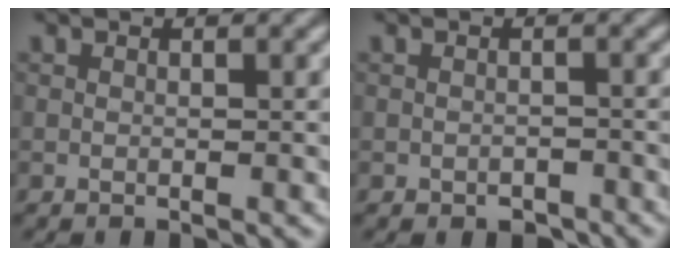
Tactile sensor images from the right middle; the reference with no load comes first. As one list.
[{"total": 1.1, "force": [-1.1, 0.2, 0.2], "torque": [-0.010, 0.013, -0.005]}]